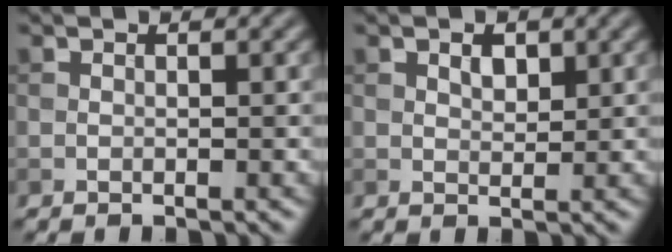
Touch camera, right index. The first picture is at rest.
{"total": 1.5, "force": [0.8, 0.9, 0.9], "torque": [-0.013, 0.001, 0.013]}